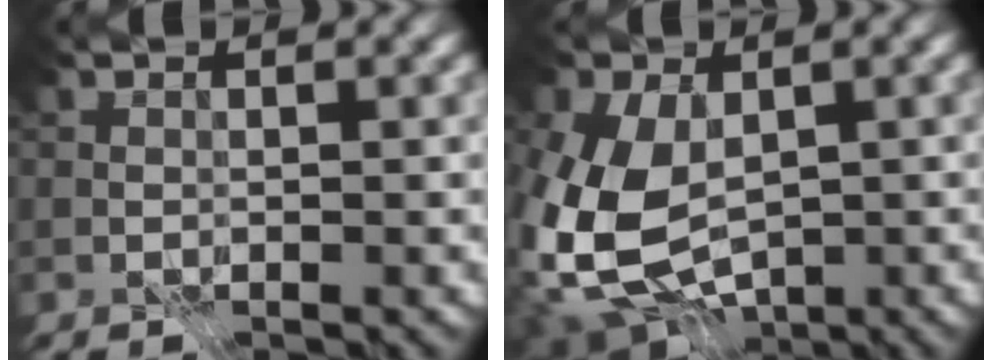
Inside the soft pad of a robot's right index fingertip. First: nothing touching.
{"total": 10.6, "force": [-0.6, 7.2, 7.7], "torque": [-0.181, -0.032, 0.000]}